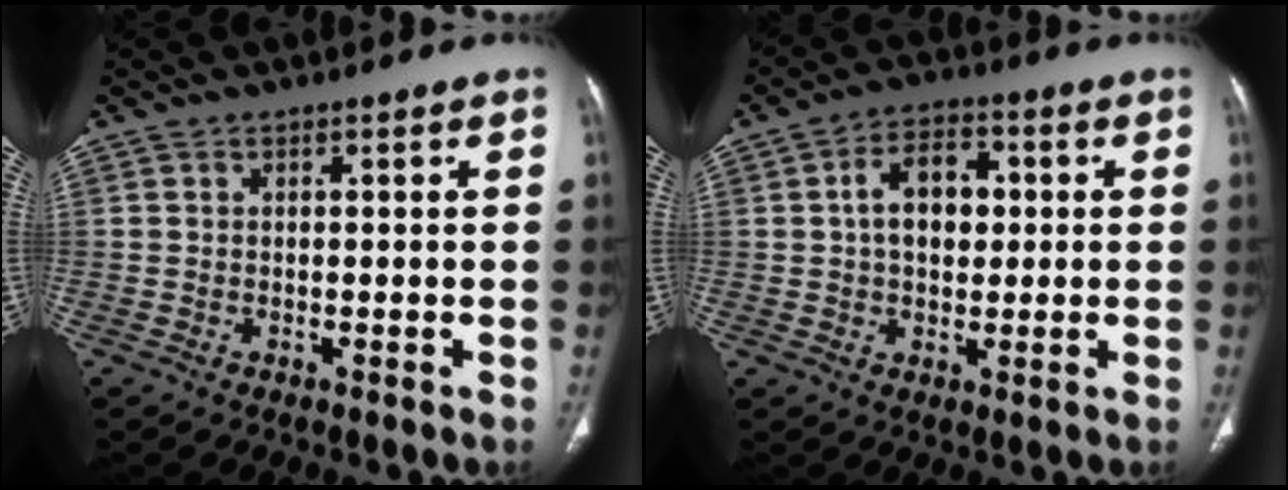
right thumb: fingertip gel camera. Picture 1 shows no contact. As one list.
[{"total": 9.0, "force": [1.1, 5.9, 6.7], "torque": [-0.083, 0.013, 0.014]}]